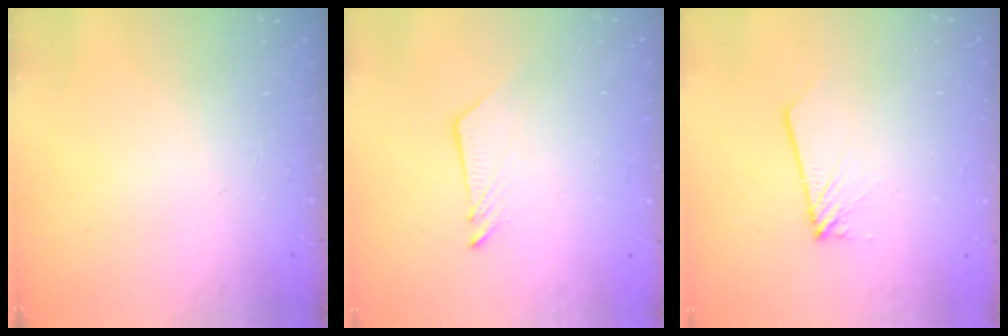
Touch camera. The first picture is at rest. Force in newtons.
{"total": 5.6, "press": 5.5, "slide": 0.7}
{"total": 1.7, "press": 1.7, "slide": 0.2}